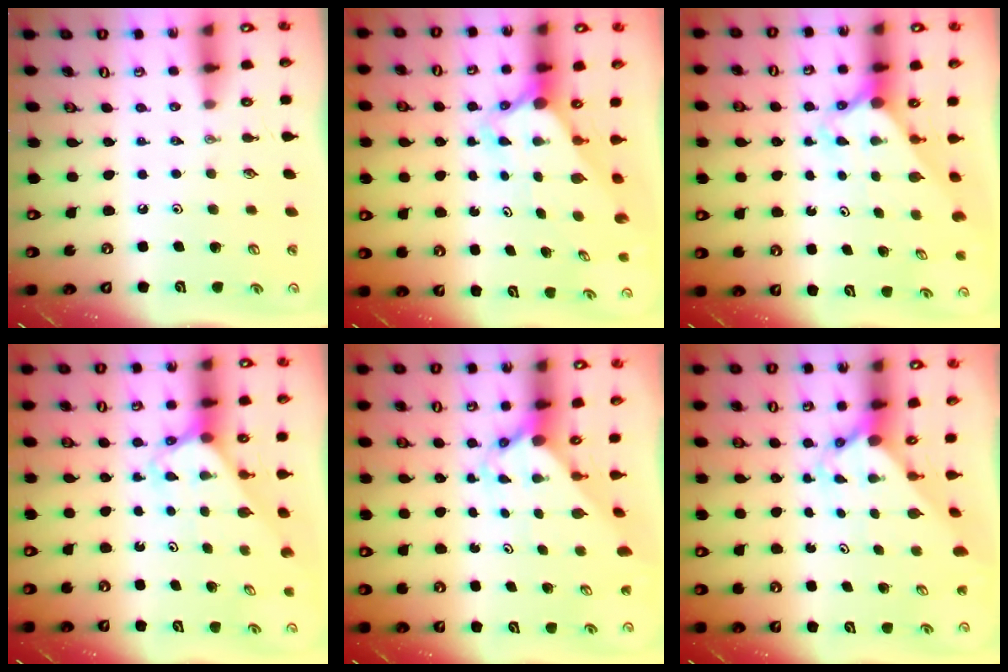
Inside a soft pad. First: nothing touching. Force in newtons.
{"total": 3.1, "press": 3.0, "slide": 0.3}
{"total": 2.5, "press": 2.5, "slide": 0.2}
{"total": 2.7, "press": 2.7, "slide": 0.2}
{"total": 2.8, "press": 2.8, "slide": 0.3}
{"total": 2.8, "press": 2.8, "slide": 0.3}